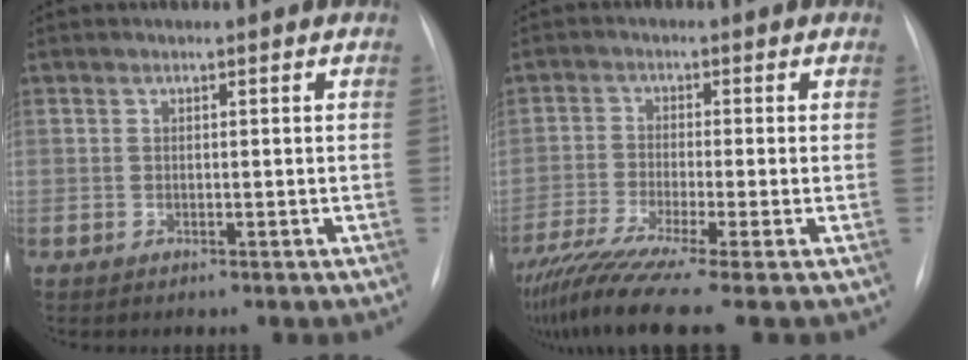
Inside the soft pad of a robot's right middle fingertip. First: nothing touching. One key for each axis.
{"total": 10.4, "fx": -7.9, "fy": -1.2, "fz": 6.7, "tx": -0.120, "ty": -0.033, "tz": -0.132}